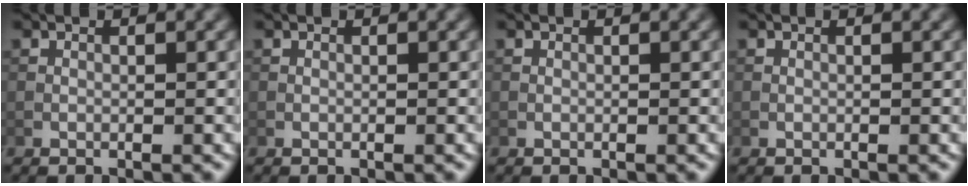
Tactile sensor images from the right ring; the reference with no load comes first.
{"total": 0.0}
{"total": 0.0}
{"total": 0.0}